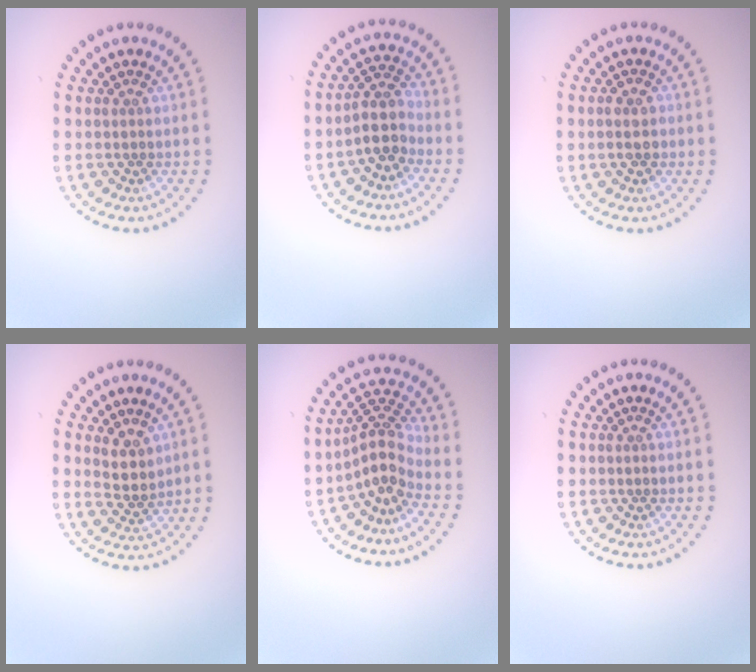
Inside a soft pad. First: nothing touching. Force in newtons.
{"total": 2.9, "press": 2.5, "slide": 1.5}
{"total": 2.1, "press": 2.0, "slide": 0.4}
{"total": 2.4, "press": 2.0, "slide": 1.4}
{"total": 3.7, "press": 2.7, "slide": 2.5}
{"total": 0.0}